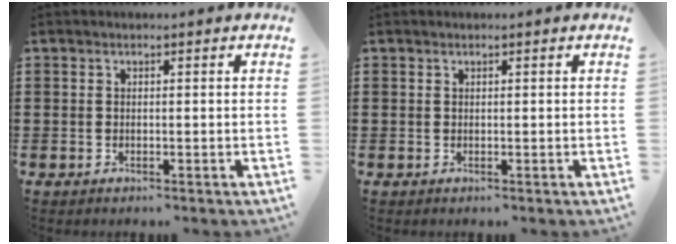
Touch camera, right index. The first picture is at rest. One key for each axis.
{"total": 0.0}